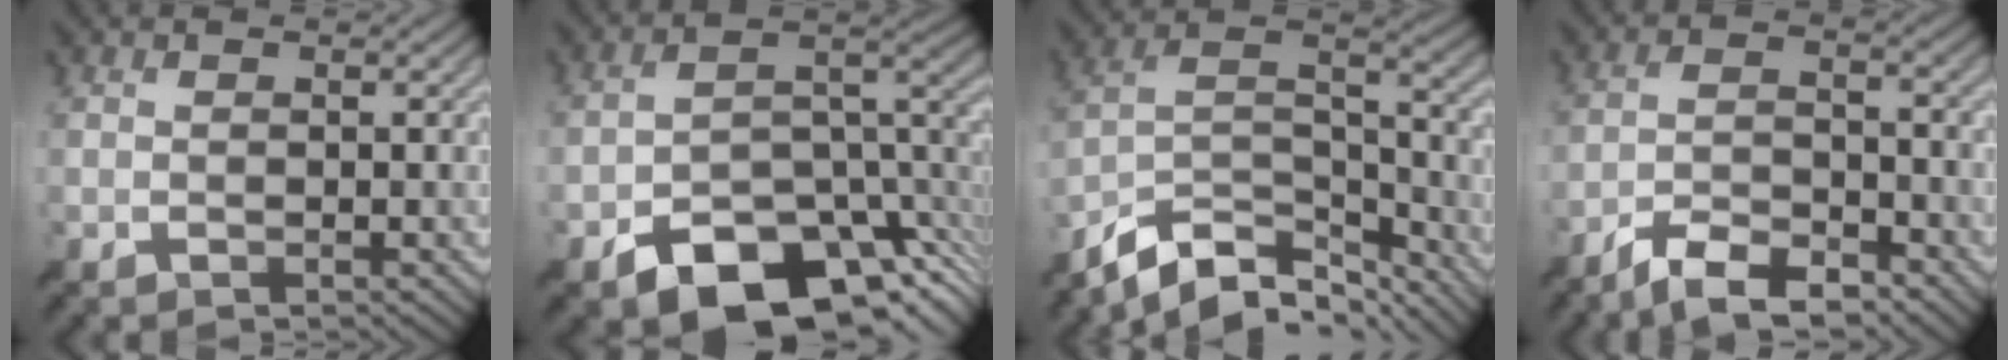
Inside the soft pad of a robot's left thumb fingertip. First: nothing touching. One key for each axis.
{"total": 14.3, "fx": -9.1, "fy": 6.5, "fz": 8.9, "tx": -0.147, "ty": -0.010, "tz": -0.153}
{"total": 11.6, "fx": -8.8, "fy": 4.9, "fz": 5.8, "tx": -0.124, "ty": 0.003, "tz": -0.164}
{"total": 7.1, "fx": -5.6, "fy": 1.8, "fz": 4.0, "tx": -0.078, "ty": 0.003, "tz": -0.111}